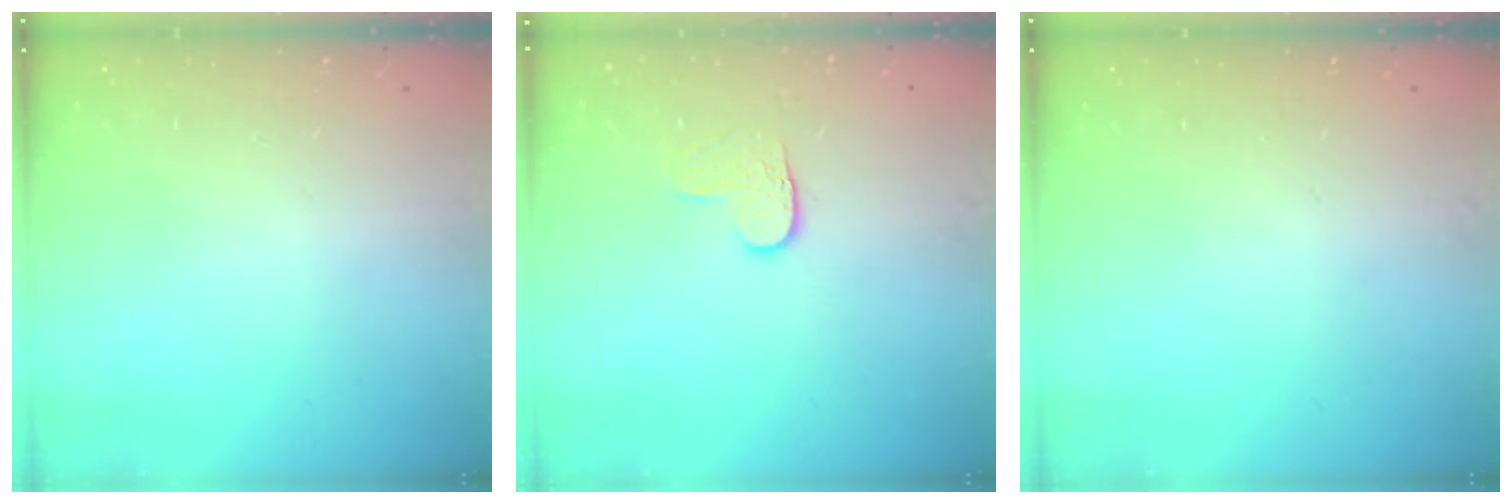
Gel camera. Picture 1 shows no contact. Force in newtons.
{"total": 3.8, "press": 3.8, "slide": 0.4}
{"total": 0.0}